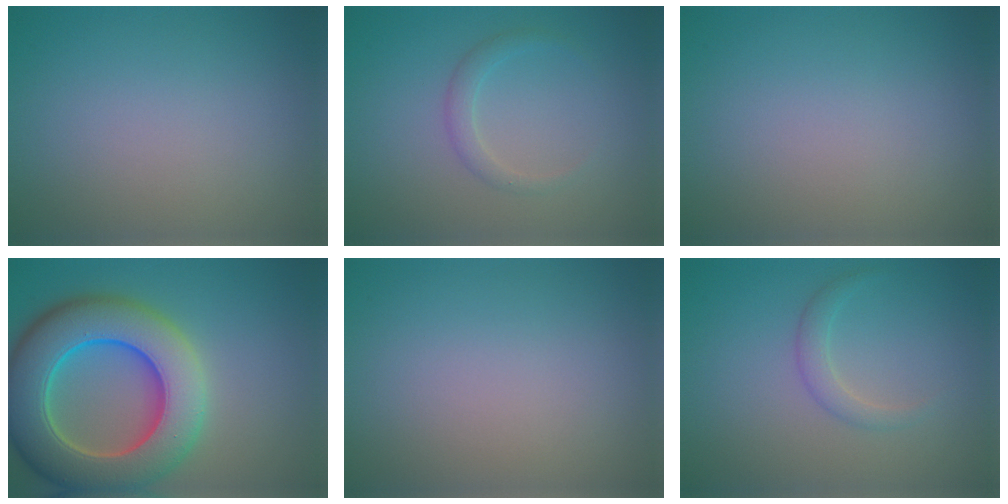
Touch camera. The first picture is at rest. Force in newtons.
{"total": 1.5, "press": 1.5, "slide": 0.2}
{"total": 0.0}
{"total": 12.1, "press": 12.1, "slide": 0.6}
{"total": 0.0}
{"total": 1.6, "press": 1.6, "slide": 0.1}